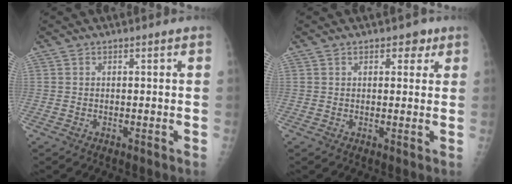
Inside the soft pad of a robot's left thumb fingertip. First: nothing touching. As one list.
[{"total": 2.9, "force": [1.6, 1.9, 1.6], "torque": [0.000, -0.004, 0.019]}]